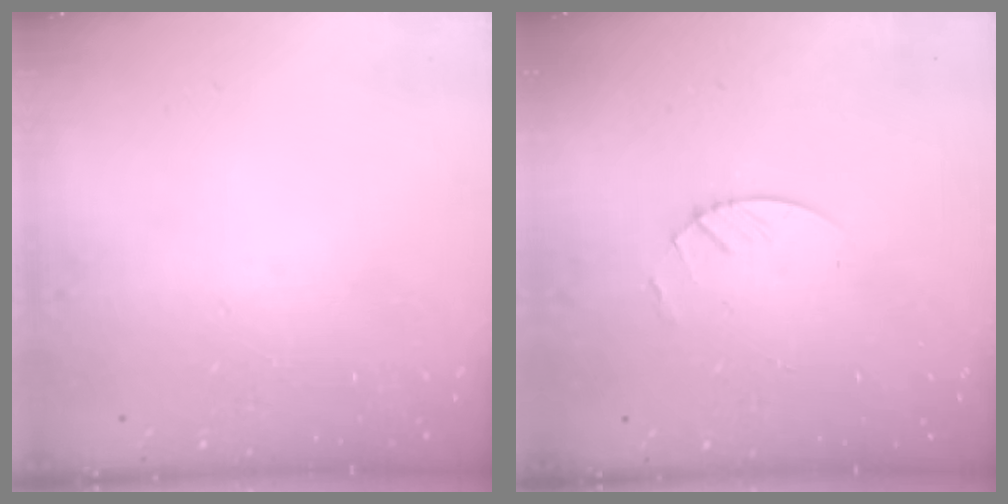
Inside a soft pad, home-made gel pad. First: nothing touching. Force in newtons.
{"total": 3.0, "press": 3.0, "slide": 0.3}